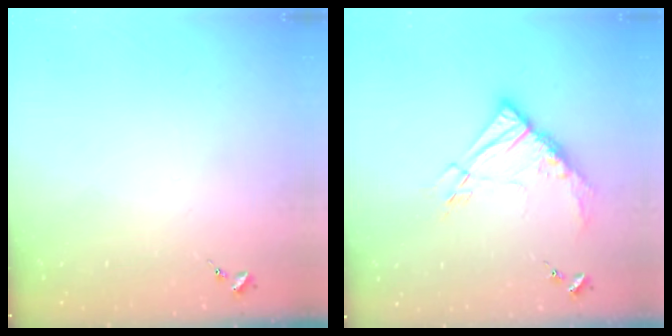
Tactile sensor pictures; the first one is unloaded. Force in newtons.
{"total": 12.7, "press": 12.6, "slide": 1.3}